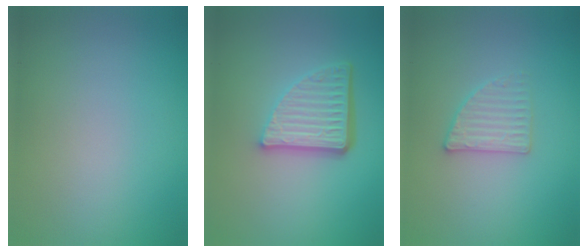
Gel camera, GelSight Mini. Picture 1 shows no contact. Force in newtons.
{"total": 5.5, "press": 3.8, "slide": 4.0}
{"total": 2.3, "press": 2.2, "slide": 0.5}